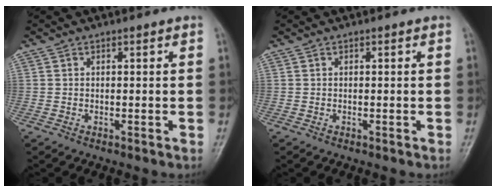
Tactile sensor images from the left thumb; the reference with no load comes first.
{"total": 0.0}